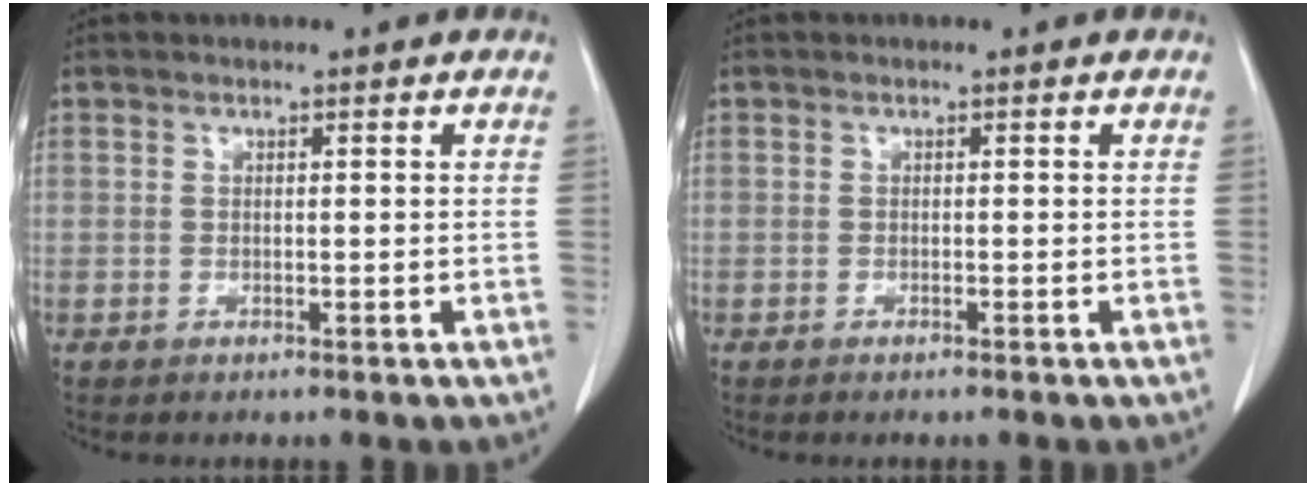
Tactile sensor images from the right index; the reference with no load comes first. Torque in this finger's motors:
{"motor_torque": [-0.02, 0.02, 0.05, 0.01]}